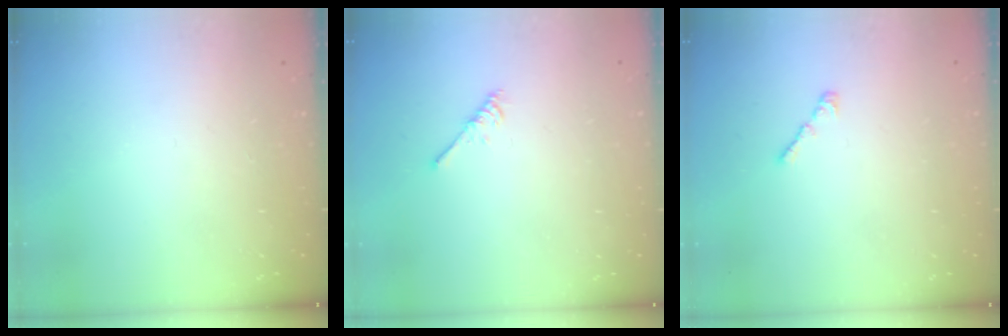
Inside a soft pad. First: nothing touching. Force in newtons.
{"total": 2.7, "press": 2.7, "slide": 0.5}
{"total": 2.2, "press": 2.1, "slide": 0.6}